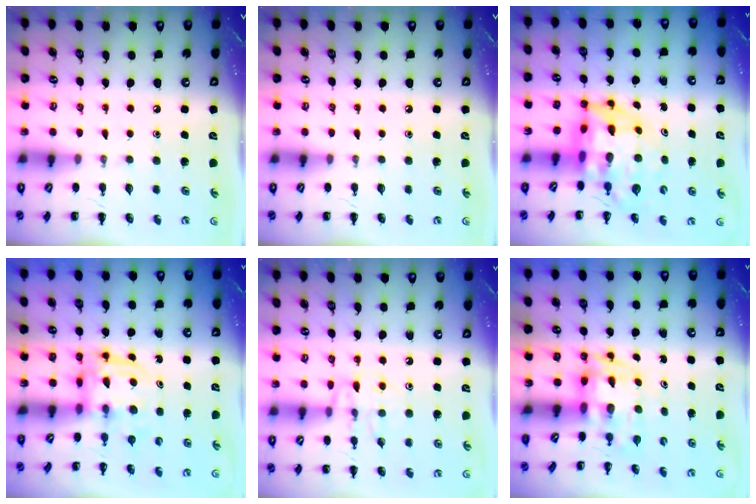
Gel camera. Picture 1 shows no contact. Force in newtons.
{"total": 0.0}
{"total": 7.2, "press": 6.9, "slide": 2.0}
{"total": 3.0, "press": 3.0, "slide": 0.2}
{"total": 9.6, "press": 9.6, "slide": 0.7}
{"total": 3.8, "press": 3.7, "slide": 0.8}